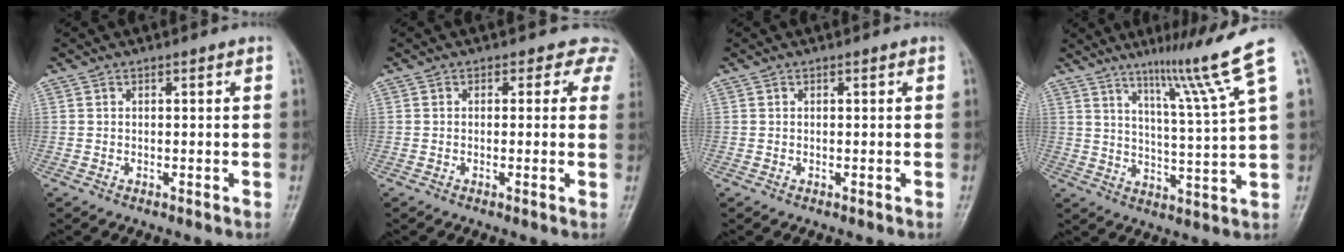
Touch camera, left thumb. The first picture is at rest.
{"total": 3.8, "force": [2.6, 2.8, 0.3], "torque": [0.034, -0.008, -0.001]}
{"total": 0.0}
{"total": 11.3, "force": [7.4, -2.0, 8.4], "torque": [-0.128, -0.056, 0.121]}